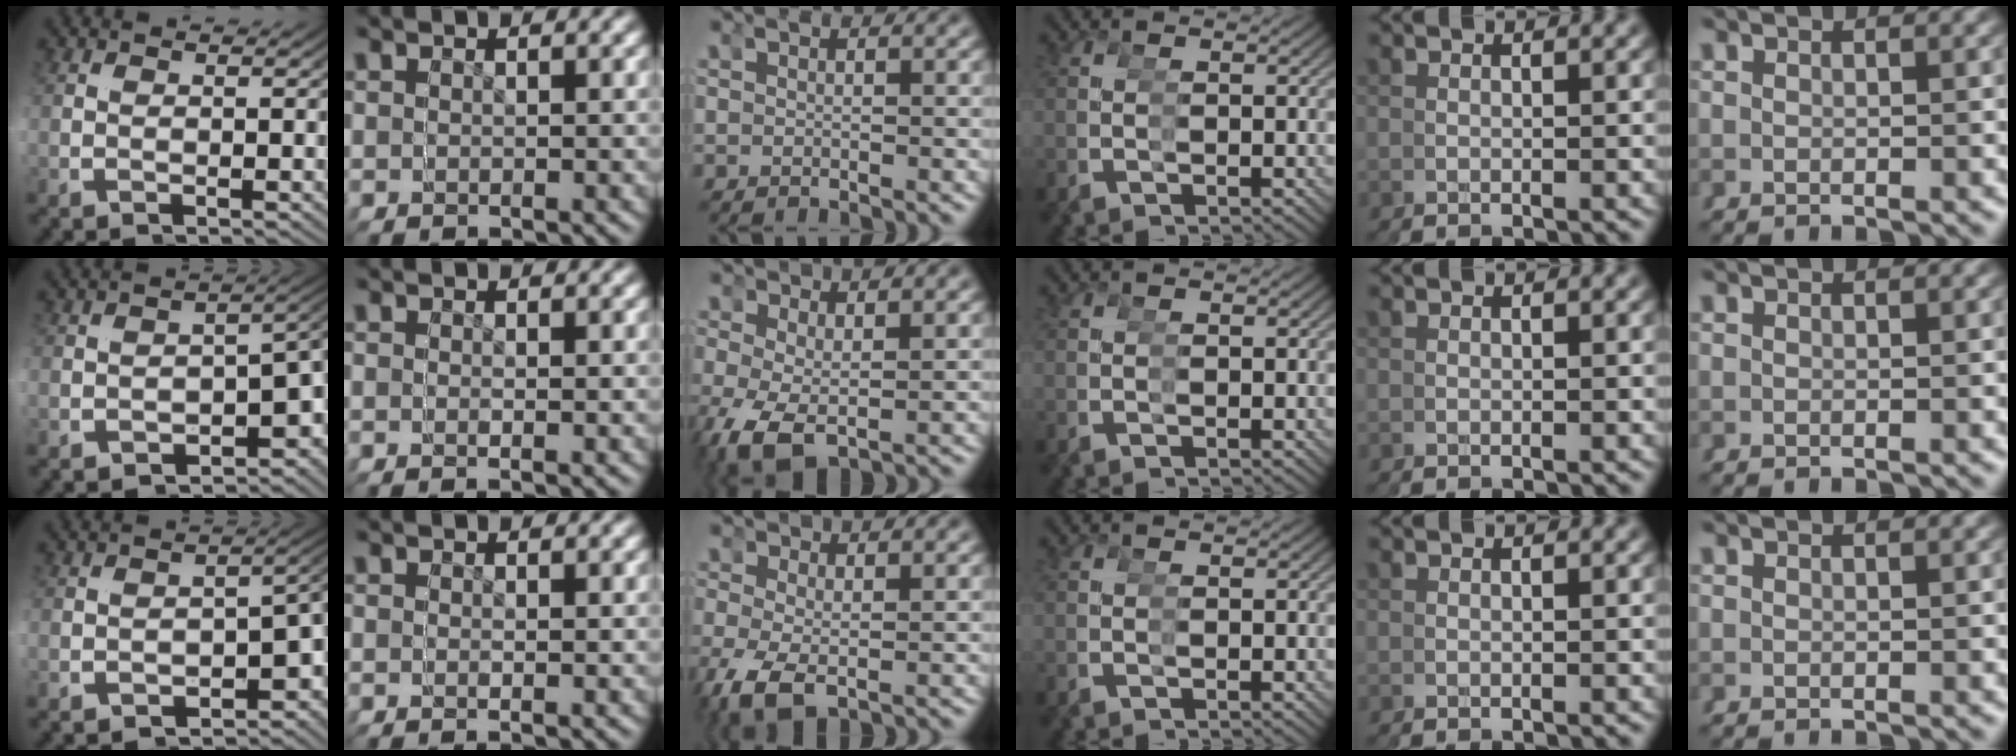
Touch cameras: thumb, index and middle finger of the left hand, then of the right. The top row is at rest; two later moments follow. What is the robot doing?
{"motion": "grasp_and_lifting", "object": "tape"}